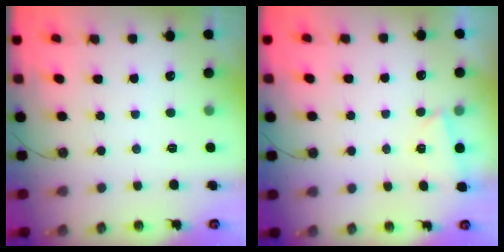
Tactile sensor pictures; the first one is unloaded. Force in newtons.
{"total": 2.5, "press": 1.9, "slide": 1.7}